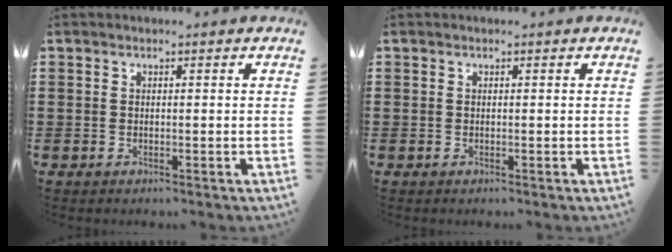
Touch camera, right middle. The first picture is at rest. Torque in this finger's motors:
{"motor_torque": [0.00, 0.00, 0.05, 0.00]}